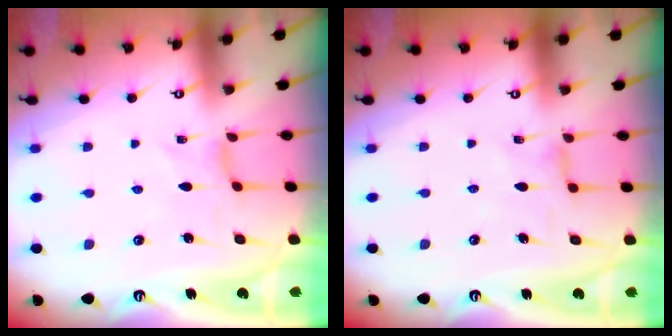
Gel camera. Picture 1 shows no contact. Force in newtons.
{"total": 1.4, "press": 1.4, "slide": 0.4}